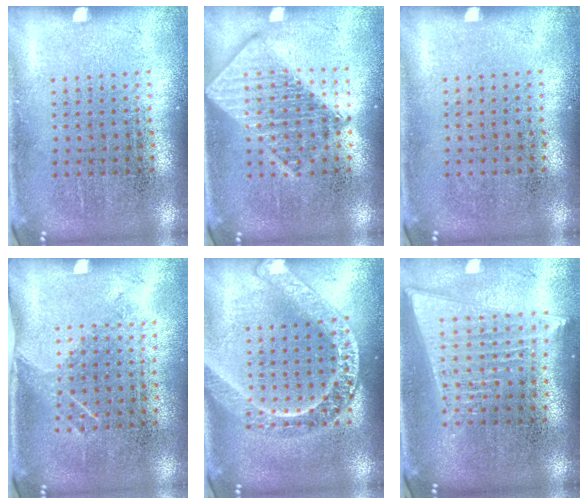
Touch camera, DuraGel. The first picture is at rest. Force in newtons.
{"total": 2.6, "press": 2.6, "slide": 0.4}
{"total": 0.0}
{"total": 1.1, "press": 0.9, "slide": 0.7}
{"total": 2.3, "press": 2.3, "slide": 0.2}
{"total": 2.0, "press": 1.7, "slide": 1.0}